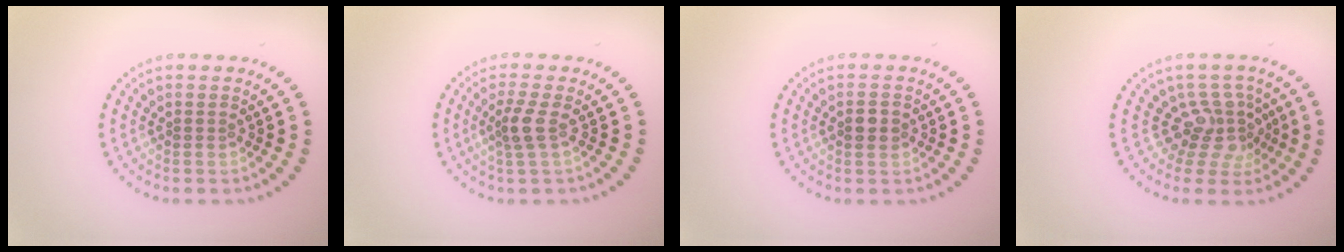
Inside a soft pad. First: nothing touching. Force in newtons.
{"total": 2.0, "press": 1.6, "slide": 1.2}
{"total": 2.0, "press": 1.9, "slide": 0.1}
{"total": 3.5, "press": 2.5, "slide": 2.4}